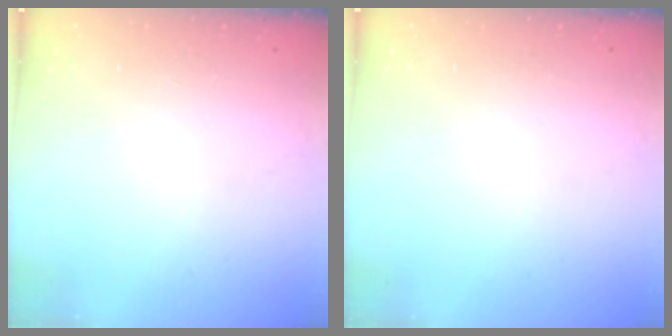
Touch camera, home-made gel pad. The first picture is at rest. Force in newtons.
{"total": 0.0}